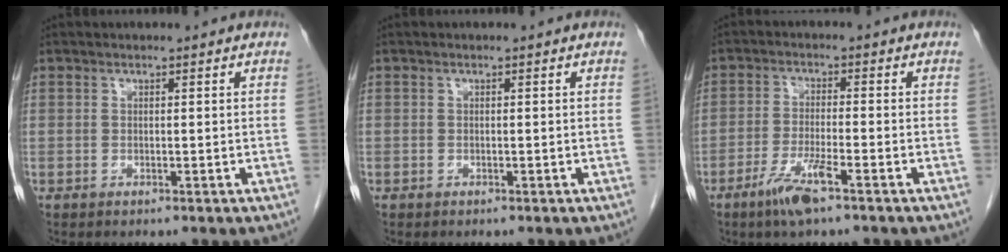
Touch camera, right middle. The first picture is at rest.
{"total": 0.0}
{"total": 5.7, "force": [-3.6, 0.3, 4.4], "torque": [-0.091, -0.009, -0.069]}